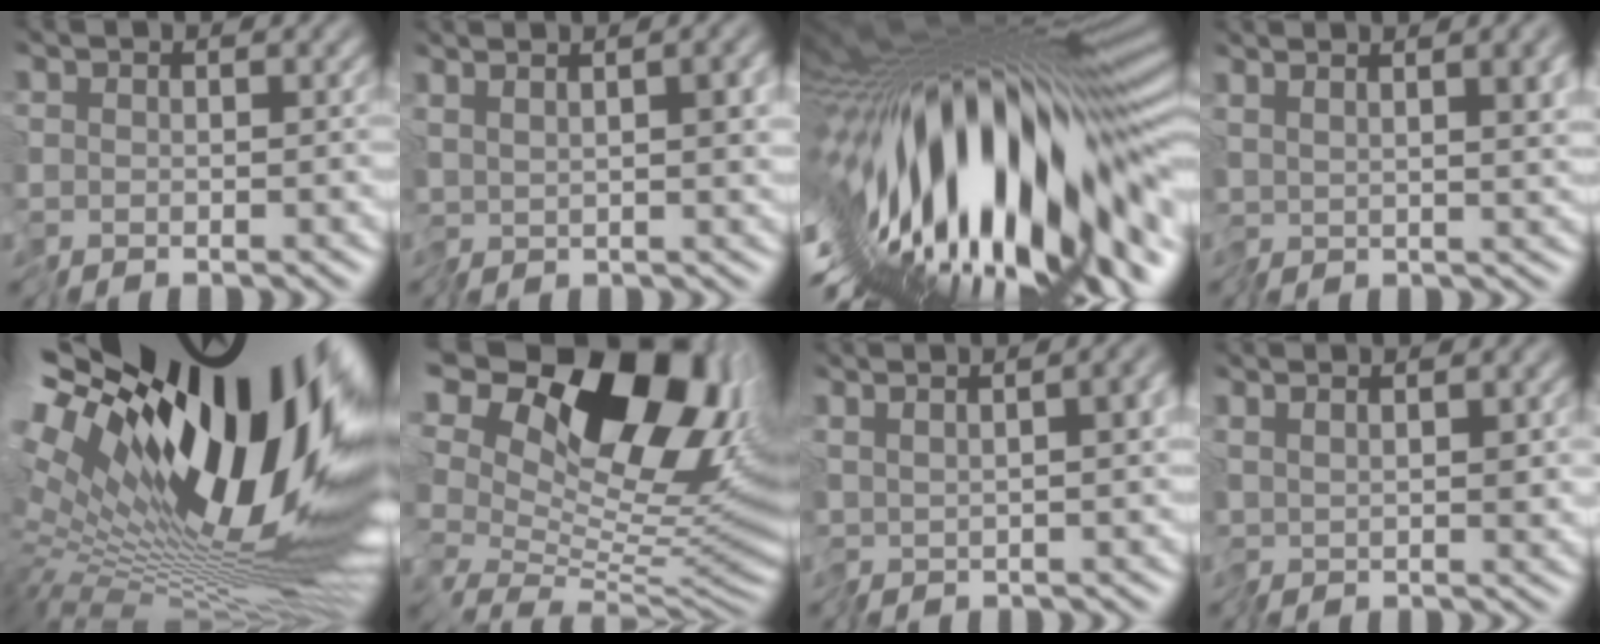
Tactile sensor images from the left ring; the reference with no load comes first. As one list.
[{"total": 4.4, "force": [1.0, 1.2, 4.2], "torque": [-0.070, 0.008, 0.014]}, {"total": 18.9, "force": [-5.4, 5.9, 17.1], "torque": [-0.280, -0.020, -0.105]}, {"total": 7.0, "force": [2.1, 2.4, 6.3], "torque": [-0.103, 0.003, 0.040]}, {"total": 20.7, "force": [5.3, 8.2, 18.2], "torque": [-0.311, 0.009, 0.091]}, {"total": 17.1, "force": [8.0, 9.4, 11.8], "torque": [-0.193, 0.038, 0.132]}, {"total": 7.1, "force": [1.7, 2.6, 6.3], "torque": [-0.096, 0.014, 0.033]}, {"total": 1.8, "force": [1.0, 0.0, 1.6], "torque": [-0.034, -0.002, 0.019]}]